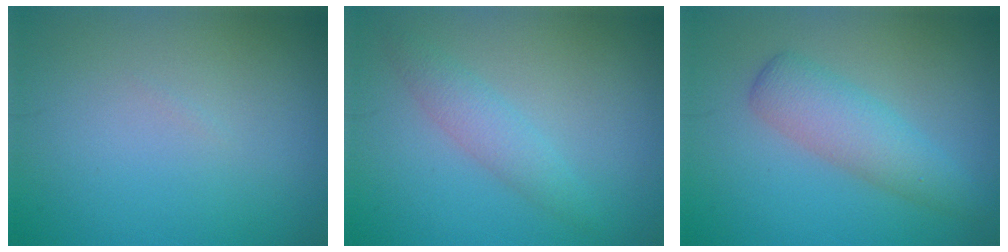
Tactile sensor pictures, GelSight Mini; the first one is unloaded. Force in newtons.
{"total": 2.2, "press": 2.2, "slide": 0.1}
{"total": 3.8, "press": 3.8, "slide": 0.2}